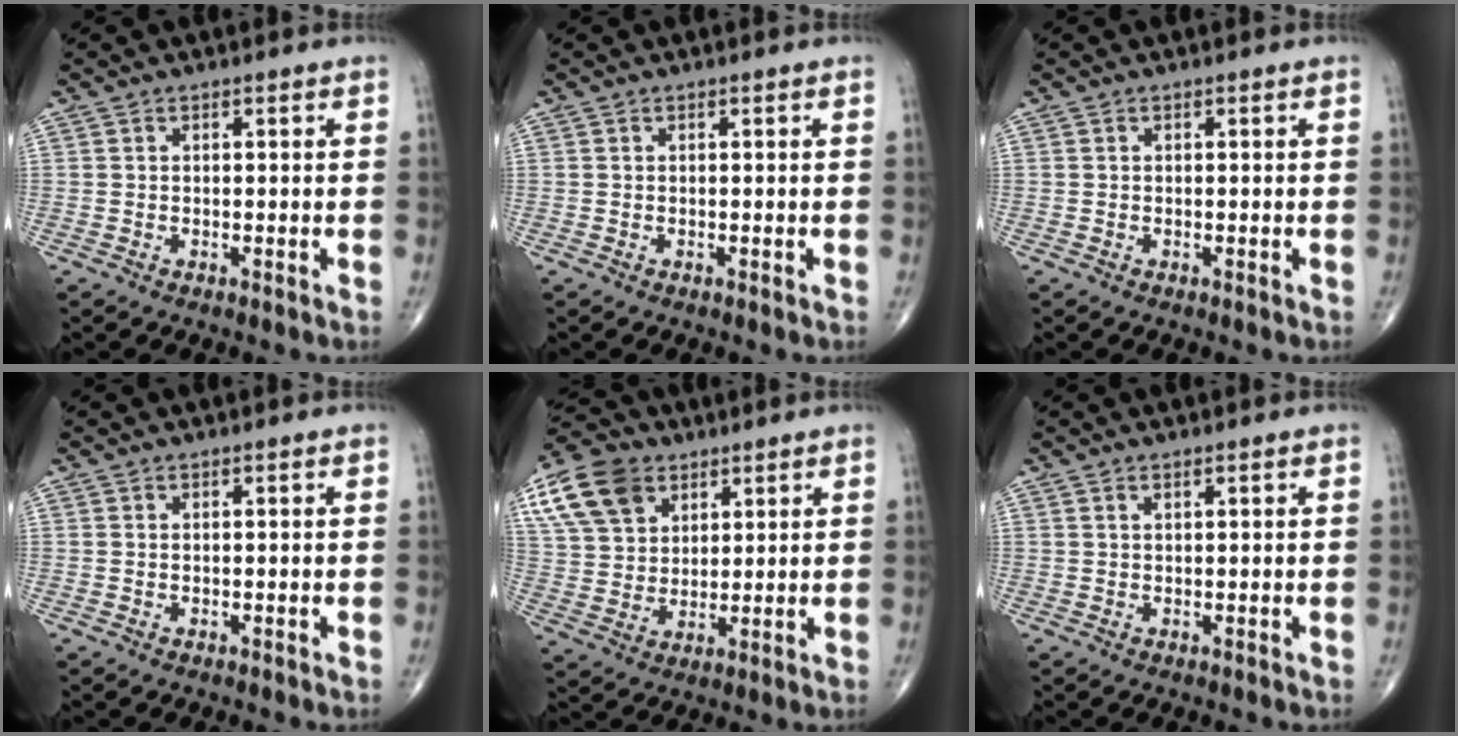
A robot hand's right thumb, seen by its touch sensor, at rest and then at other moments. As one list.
[{"total": 0.0}, {"total": 0.0}, {"total": 0.0}, {"total": 13.7, "force": [6.6, 9.6, 7.2], "torque": [-0.124, -0.008, 0.127]}, {"total": 0.8, "force": [0.6, 0.2, 0.5], "torque": [-0.009, -0.001, 0.011]}]